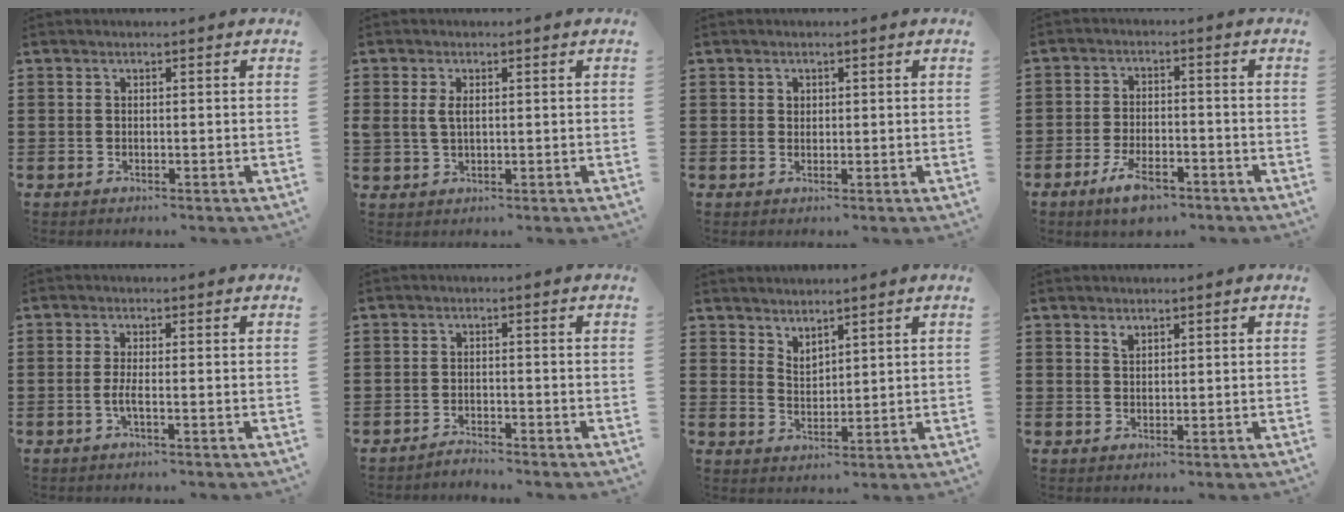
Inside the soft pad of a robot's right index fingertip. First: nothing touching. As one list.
[{"total": 2.6, "force": [0.6, 1.4, 2.1], "torque": [-0.054, 0.005, 0.007]}, {"total": 0.9, "force": [0.4, 0.8, 0.3], "torque": [-0.007, 0.003, 0.008]}, {"total": 5.6, "force": [-3.7, 2.2, 3.6], "torque": [-0.075, 0.005, -0.070]}, {"total": 2.3, "force": [-0.8, 0.1, 2.1], "torque": [-0.053, -0.007, -0.020]}, {"total": 1.8, "force": [-1.8, 0.1, -0.1], "torque": [-0.004, 0.005, -0.038]}, {"total": 2.7, "force": [2.6, 0.4, -0.4], "torque": [0.000, -0.006, 0.051]}, {"total": 1.3, "force": [1.1, 0.6, 0.5], "torque": [-0.012, 0.001, 0.020]}]